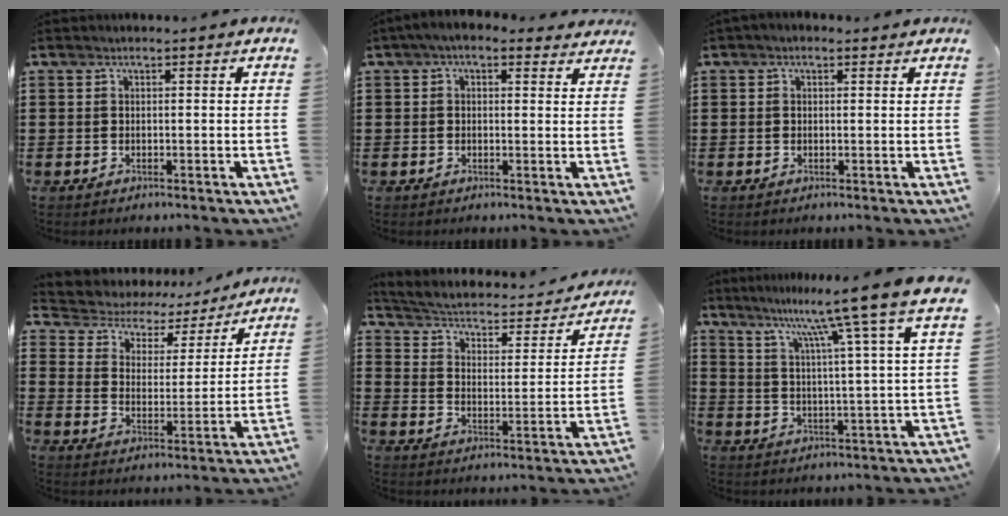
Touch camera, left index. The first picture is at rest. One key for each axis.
{"total": 2.6, "fx": 1.6, "fy": 1.5, "fz": 1.4, "tx": -0.033, "ty": 0.002, "tz": 0.028}
{"total": 0.9, "fx": 0.2, "fy": 0.7, "fz": 0.5, "tx": -0.011, "ty": 0.008, "tz": 0.002}
{"total": 4.2, "fx": 3.7, "fy": 1.8, "fz": 0.7, "tx": -0.040, "ty": -0.027, "tz": 0.055}
{"total": 2.3, "fx": 1.8, "fy": 0.8, "fz": 1.2, "tx": -0.040, "ty": -0.023, "tz": 0.020}
{"total": 9.8, "fx": 8.2, "fy": -1.9, "fz": 4.9, "tx": -0.110, "ty": -0.056, "tz": 0.128}